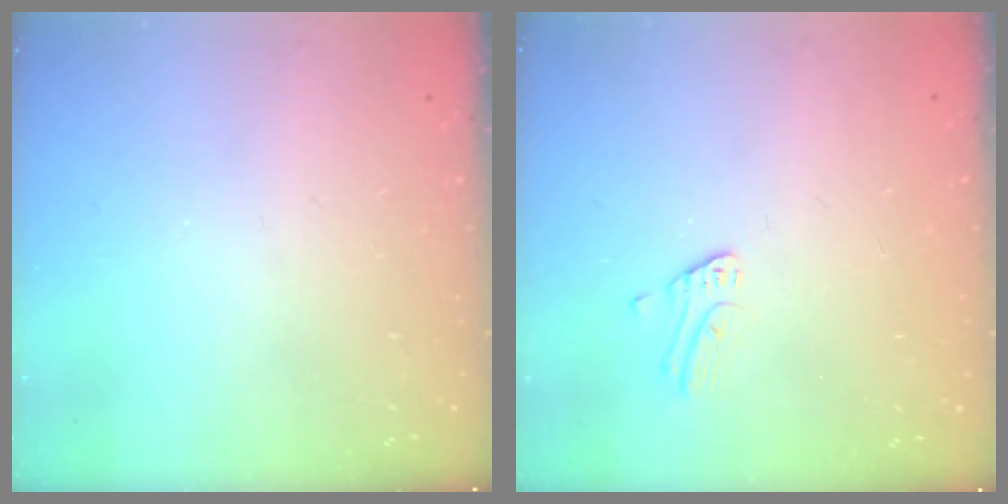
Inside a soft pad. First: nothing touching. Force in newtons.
{"total": 2.6, "press": 2.6, "slide": 0.3}